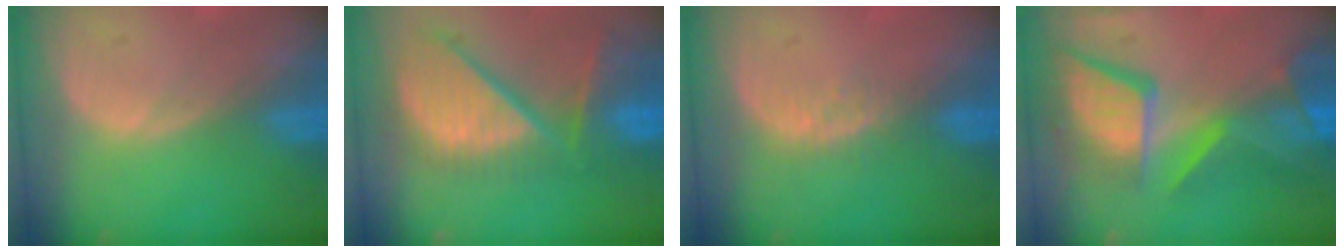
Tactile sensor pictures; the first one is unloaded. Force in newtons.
{"total": 12.5, "press": 10.7, "slide": 6.5}
{"total": 2.9, "press": 2.3, "slide": 1.8}
{"total": 12.9, "press": 10.6, "slide": 7.3}